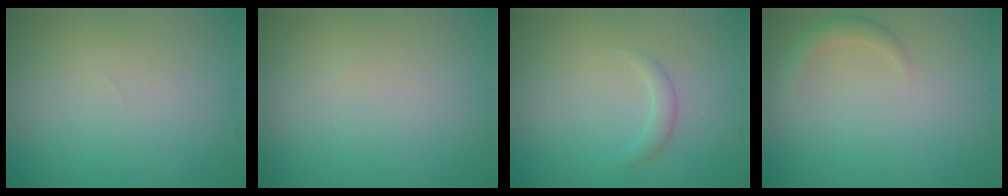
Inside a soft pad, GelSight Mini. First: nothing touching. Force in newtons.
{"total": 0.0}
{"total": 1.3, "press": 1.3, "slide": 0.0}
{"total": 1.5, "press": 1.5, "slide": 0.2}